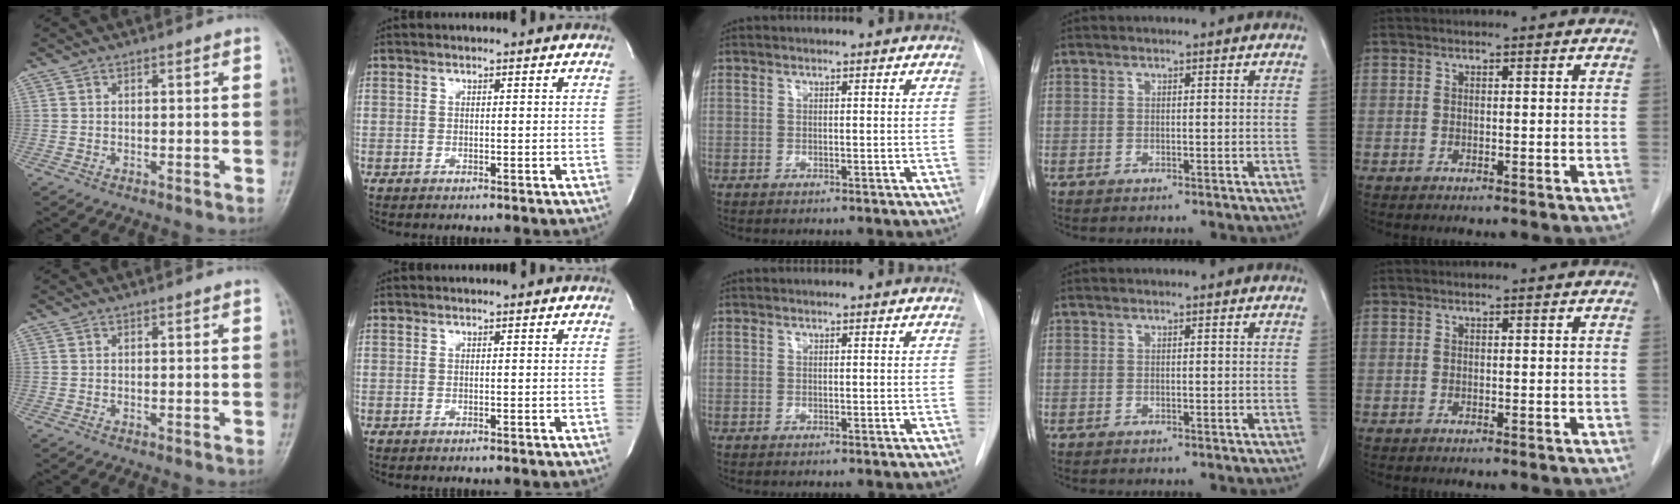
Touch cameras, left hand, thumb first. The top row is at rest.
{}